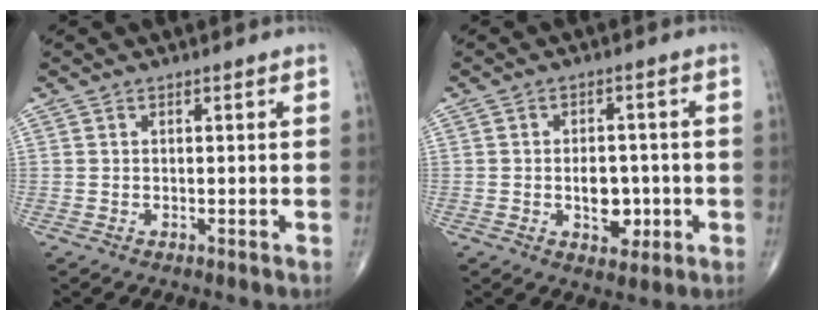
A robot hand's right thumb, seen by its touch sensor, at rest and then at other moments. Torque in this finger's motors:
{"motor_torque": [2.38, 0.99, 0.81, -0.68, 0.33]}